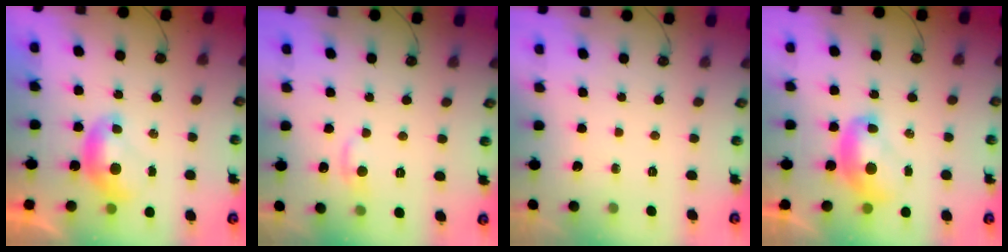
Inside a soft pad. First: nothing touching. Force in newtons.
{"total": 1.1, "press": 0.7, "slide": 0.8}
{"total": 0.0}
{"total": 2.4, "press": 2.4, "slide": 0.2}